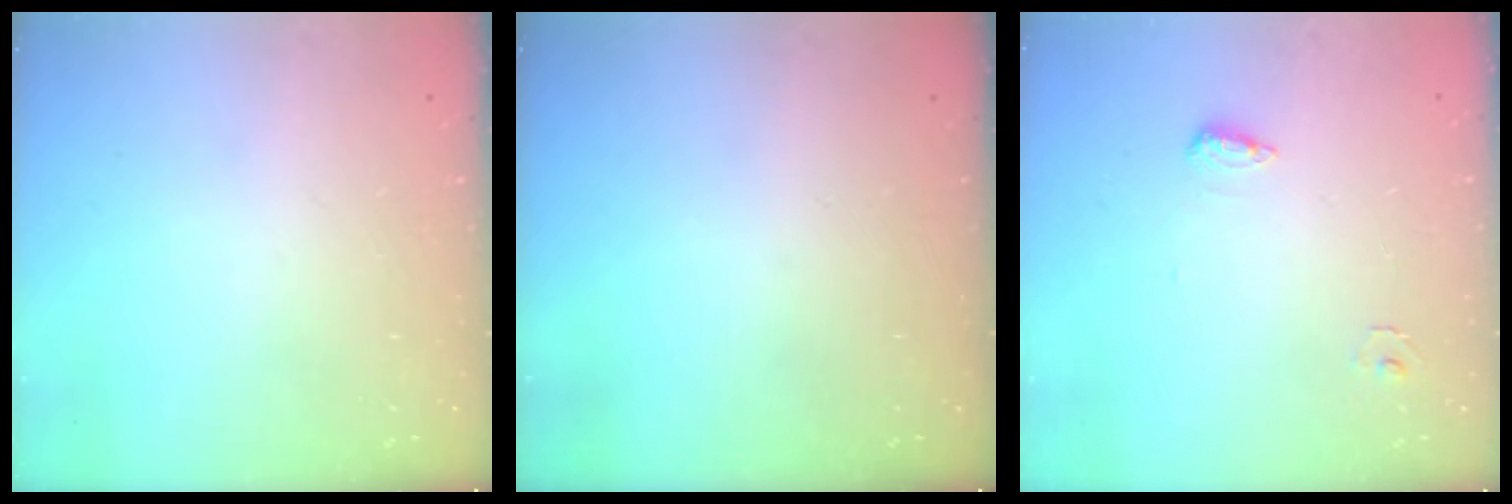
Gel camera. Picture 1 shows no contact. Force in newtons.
{"total": 0.0}
{"total": 6.2, "press": 6.0, "slide": 1.2}